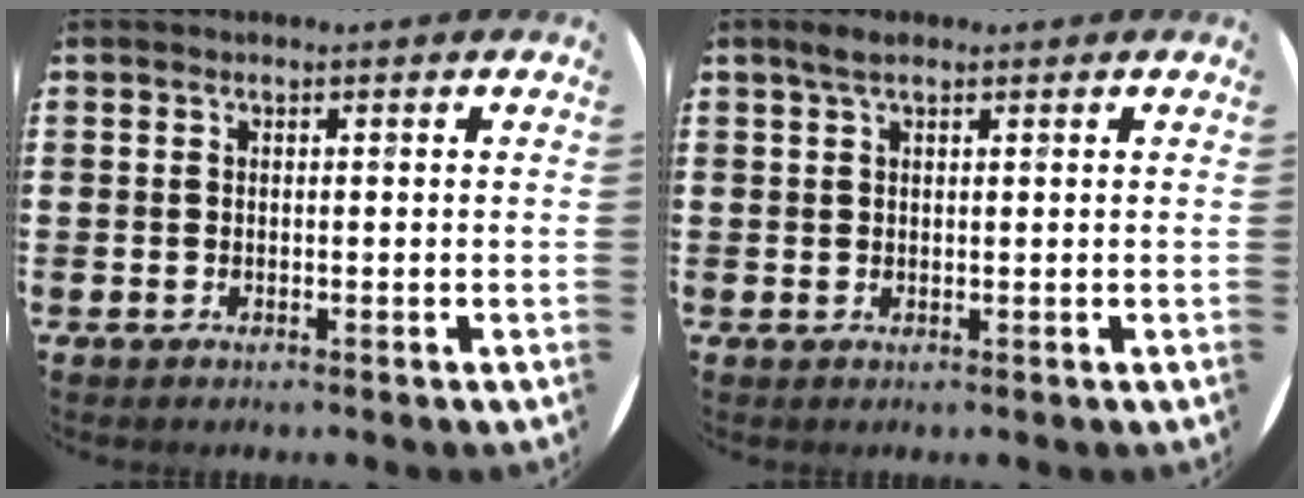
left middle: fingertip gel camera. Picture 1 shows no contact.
{"total": 1.9, "force": [1.3, 0.5, 1.2], "torque": [-0.026, 0.004, 0.022]}